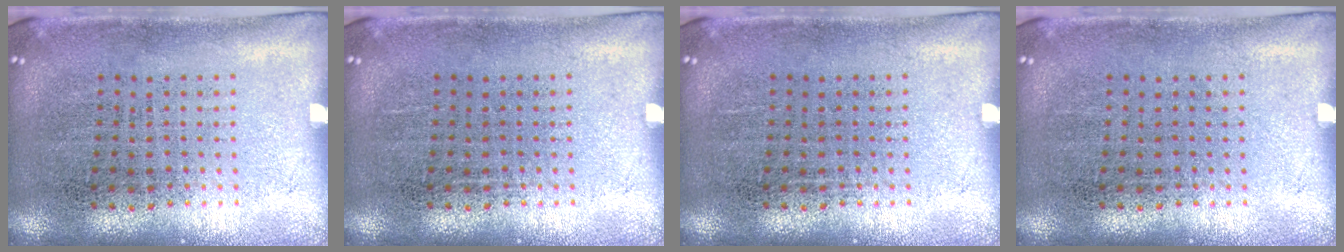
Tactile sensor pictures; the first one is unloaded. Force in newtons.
{"total": 0.0}
{"total": 0.0}
{"total": 0.0}